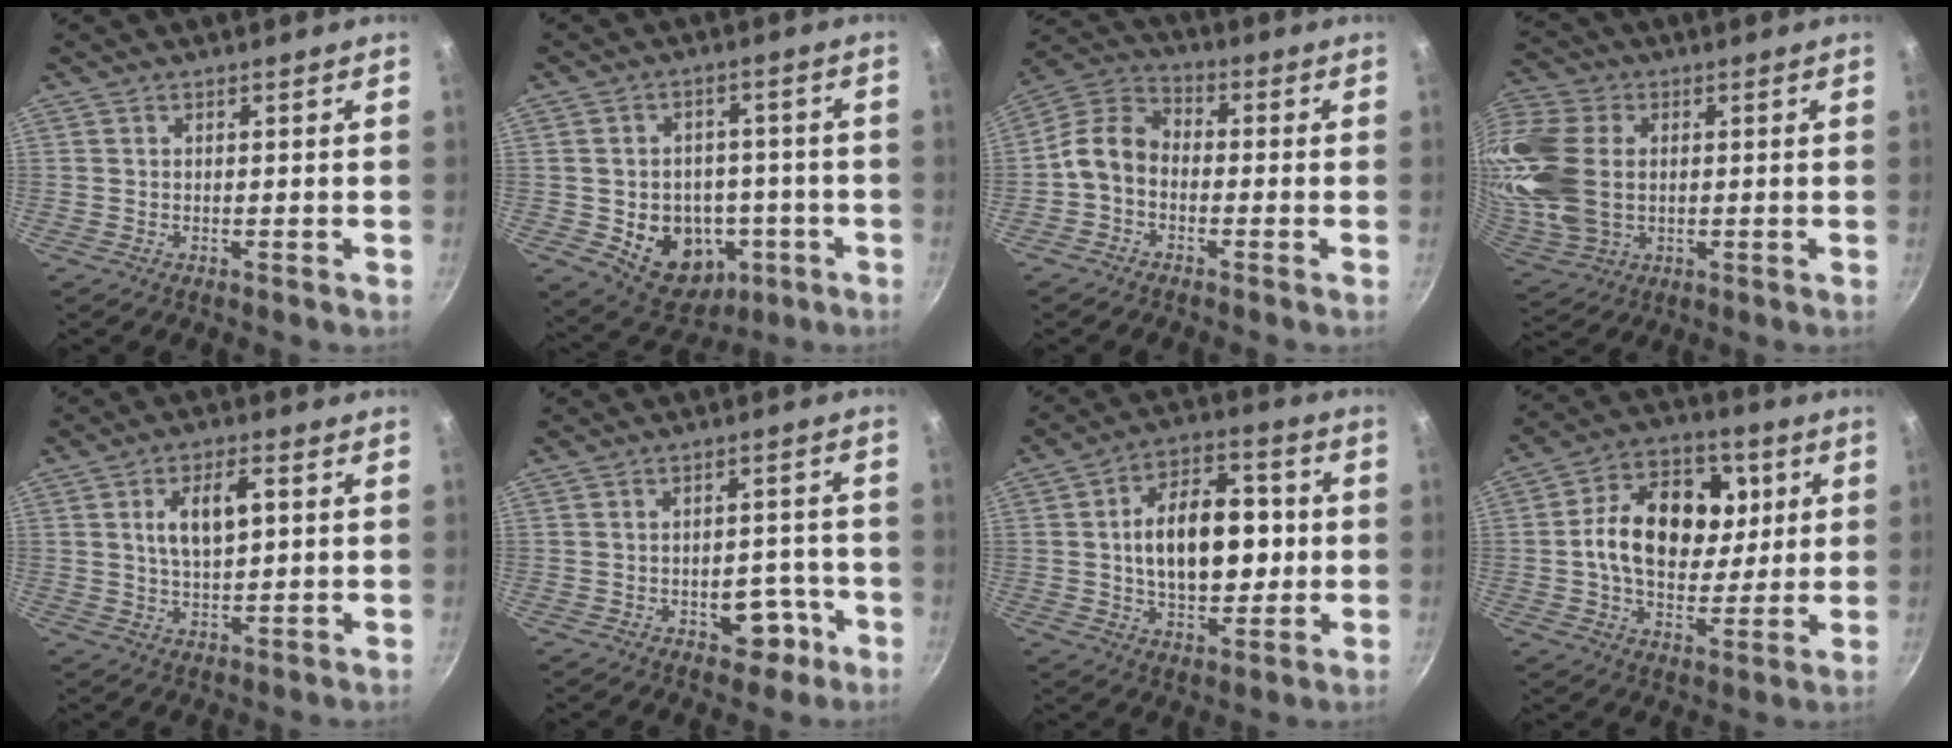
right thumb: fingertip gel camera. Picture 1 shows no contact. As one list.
[{"total": 13.3, "force": [-3.7, 10.4, 7.5], "torque": [-0.078, 0.021, -0.038]}, {"total": 8.6, "force": [-1.9, 6.4, 5.4], "torque": [-0.095, 0.034, -0.052]}, {"total": 22.7, "force": [1.7, 16.1, 15.9], "torque": [-0.400, 0.012, 0.046]}, {"total": 7.9, "force": [1.8, 3.7, 6.7], "torque": [-0.111, 0.001, 0.033]}, {"total": 6.4, "force": [-2.8, 4.3, 3.8], "torque": [-0.017, 0.035, -0.032]}, {"total": 16.6, "force": [0.8, 9.8, 13.4], "torque": [-0.176, 0.020, 0.012]}, {"total": 18.4, "force": [2.4, 12.8, 13.0], "torque": [-0.178, 0.017, 0.037]}]